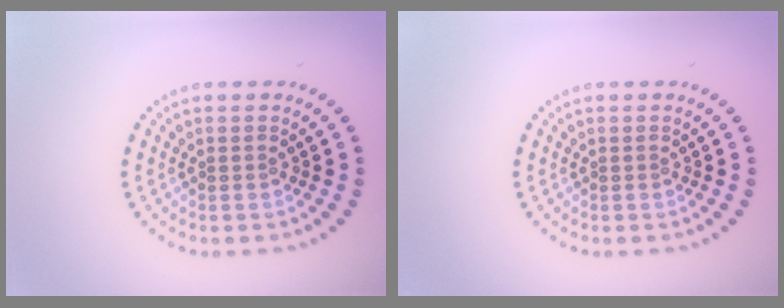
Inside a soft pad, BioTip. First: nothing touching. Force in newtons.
{"total": 0.0}